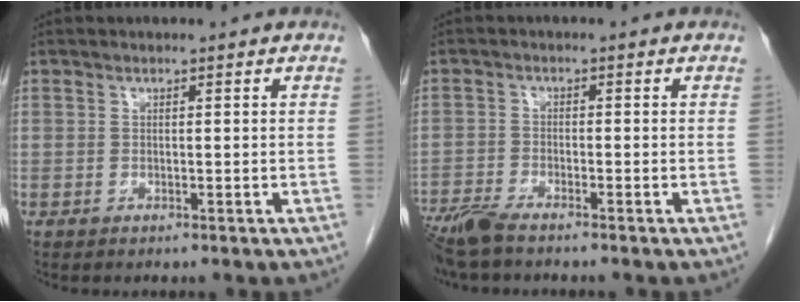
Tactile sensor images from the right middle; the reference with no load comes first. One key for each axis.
{"total": 5.1, "fx": -4.3, "fy": 0.5, "fz": 2.6, "tx": -0.052, "ty": -0.016, "tz": -0.085}